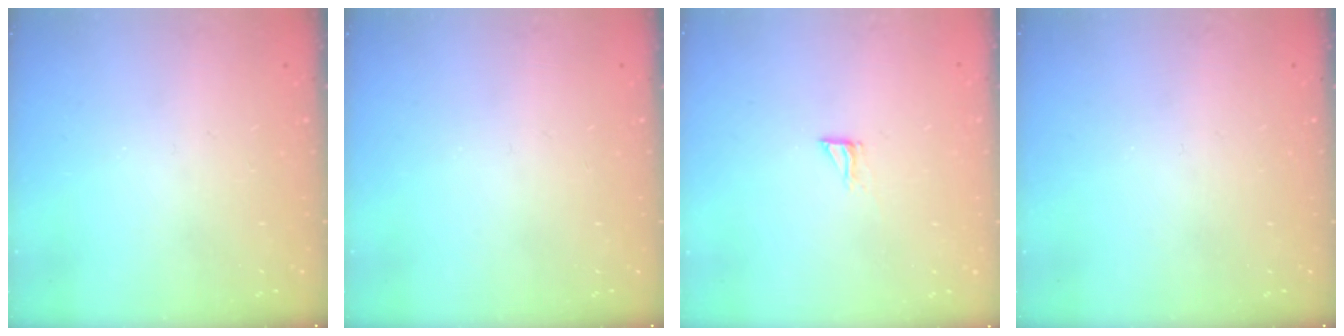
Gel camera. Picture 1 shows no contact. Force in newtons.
{"total": 0.0}
{"total": 4.6, "press": 4.5, "slide": 0.5}
{"total": 0.0}